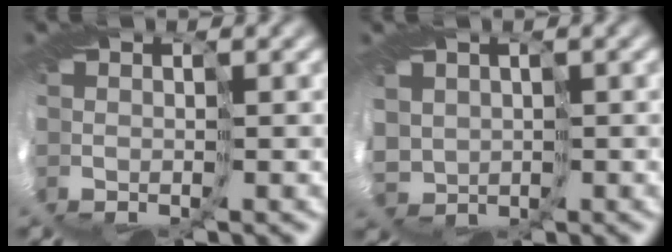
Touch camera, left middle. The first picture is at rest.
{"total": 3.1, "force": [0.8, 3.0, -0.1], "torque": [-0.026, 0.002, 0.027]}